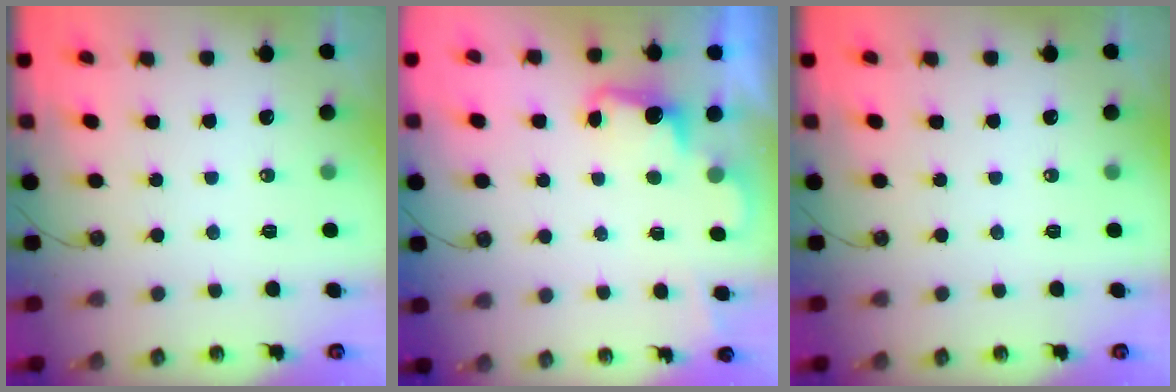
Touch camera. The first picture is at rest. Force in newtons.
{"total": 2.2, "press": 2.0, "slide": 1.0}
{"total": 0.0}